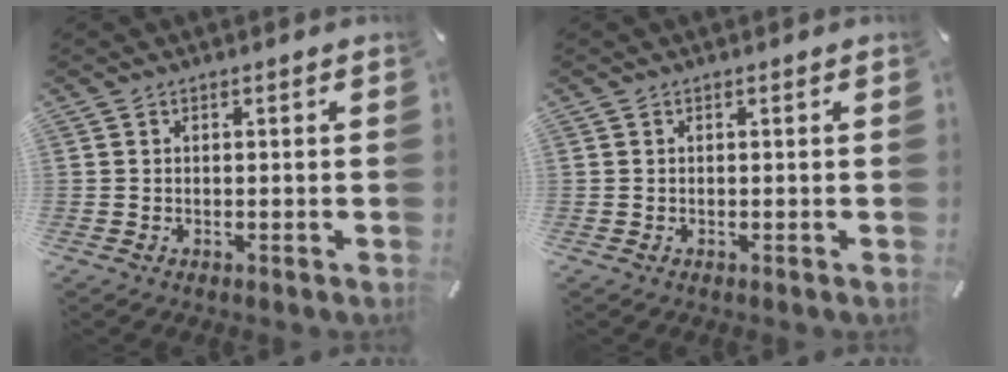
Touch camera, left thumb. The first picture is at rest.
{"total": 0.0}